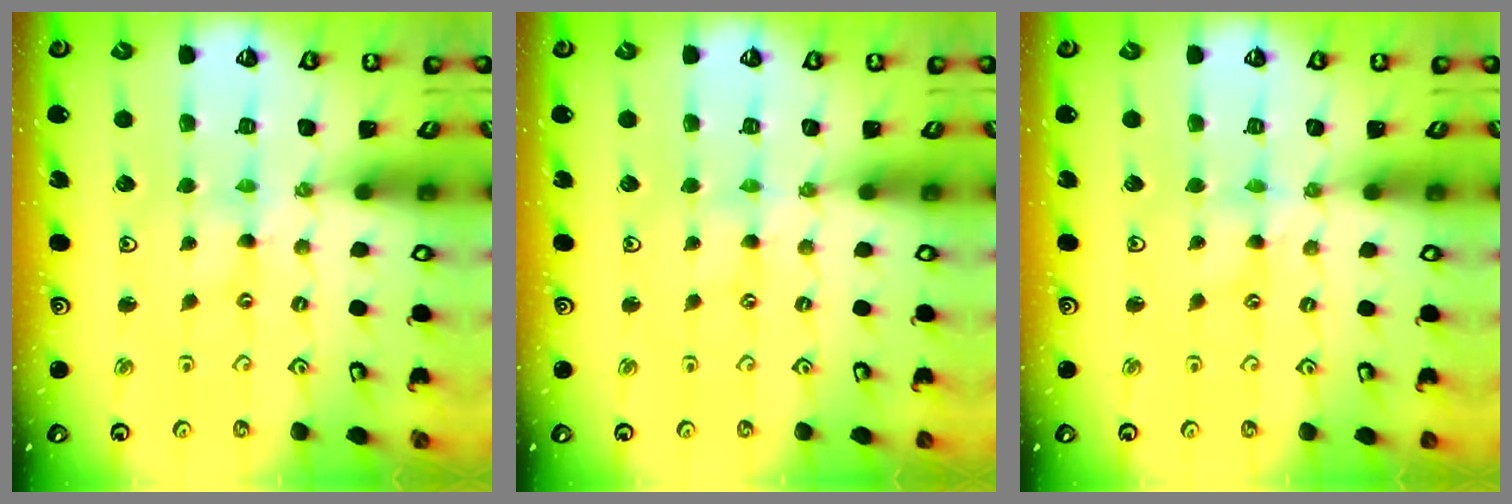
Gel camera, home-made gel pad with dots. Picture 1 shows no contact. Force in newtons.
{"total": 0.9, "press": 0.9, "slide": 0.3}
{"total": 0.0}